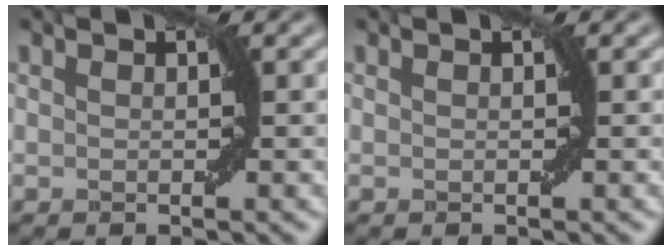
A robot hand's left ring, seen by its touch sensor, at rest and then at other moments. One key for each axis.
{"total": 0.0}